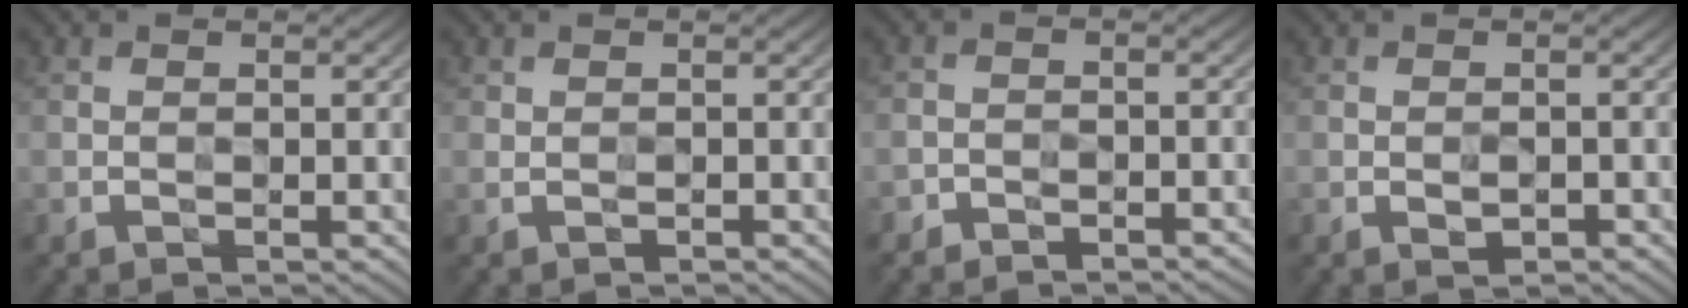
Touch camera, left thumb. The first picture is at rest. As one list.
[{"total": 0.5, "force": [0.0, 0.4, 0.3], "torque": [-0.006, 0.000, 0.000]}, {"total": 2.5, "force": [-2.3, 1.0, 0.4], "torque": [-0.002, 0.000, -0.043]}, {"total": 1.4, "force": [-0.6, 0.8, 1.1], "torque": [-0.015, -0.001, -0.009]}]